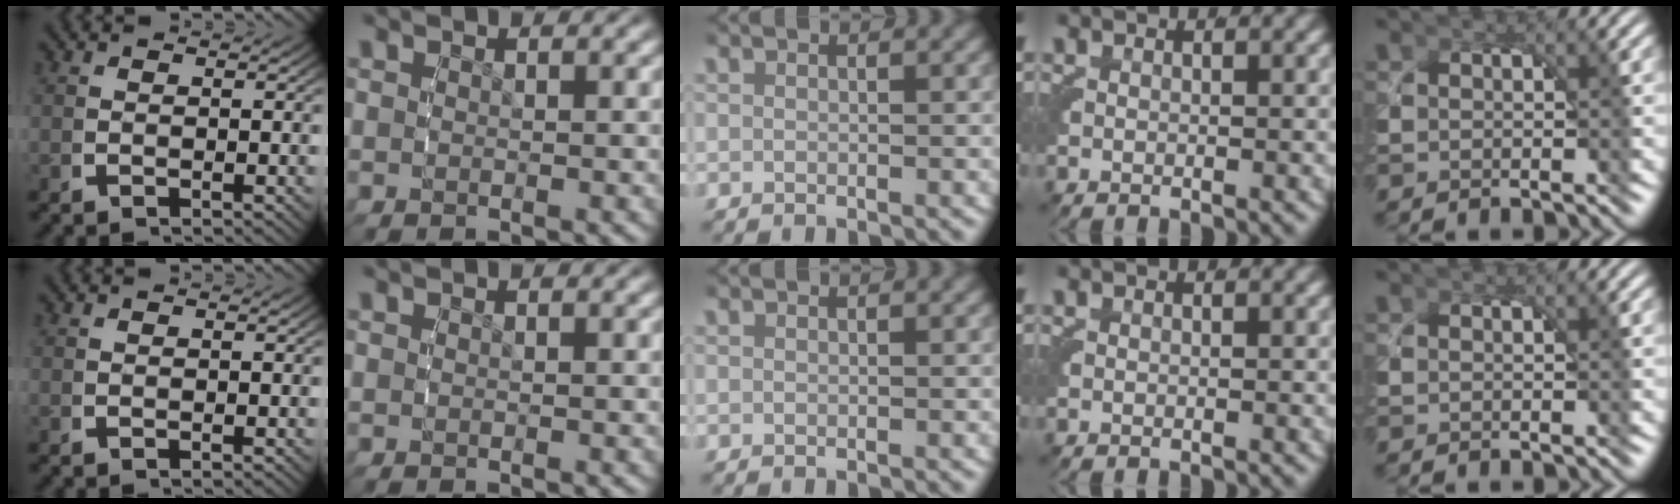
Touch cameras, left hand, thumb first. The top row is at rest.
{}